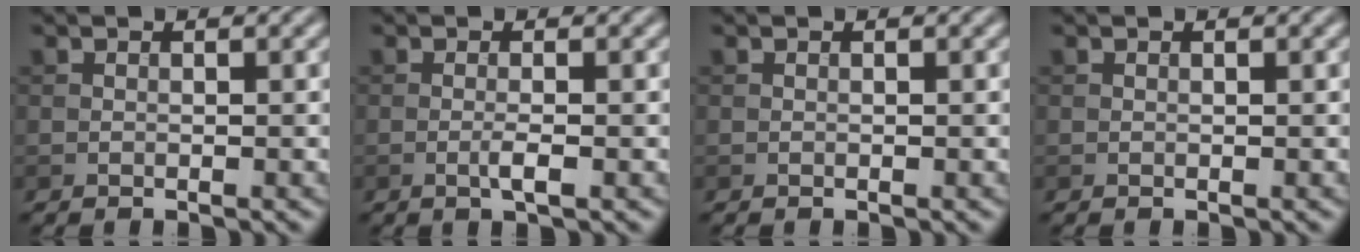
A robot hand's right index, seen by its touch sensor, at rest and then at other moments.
{"total": 1.5, "force": [-0.5, 0.1, 1.4], "torque": [-0.027, -0.001, -0.012]}
{"total": 0.0}
{"total": 0.0}